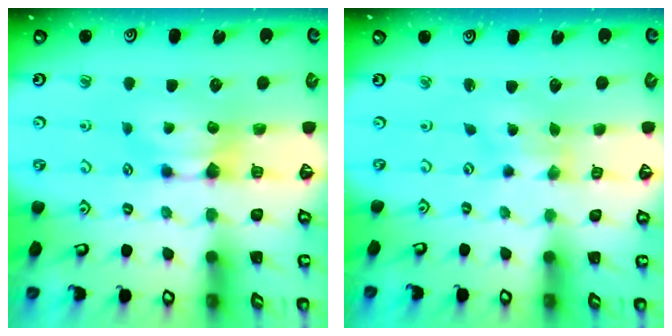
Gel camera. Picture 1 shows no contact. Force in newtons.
{"total": 3.5, "press": 3.4, "slide": 0.8}